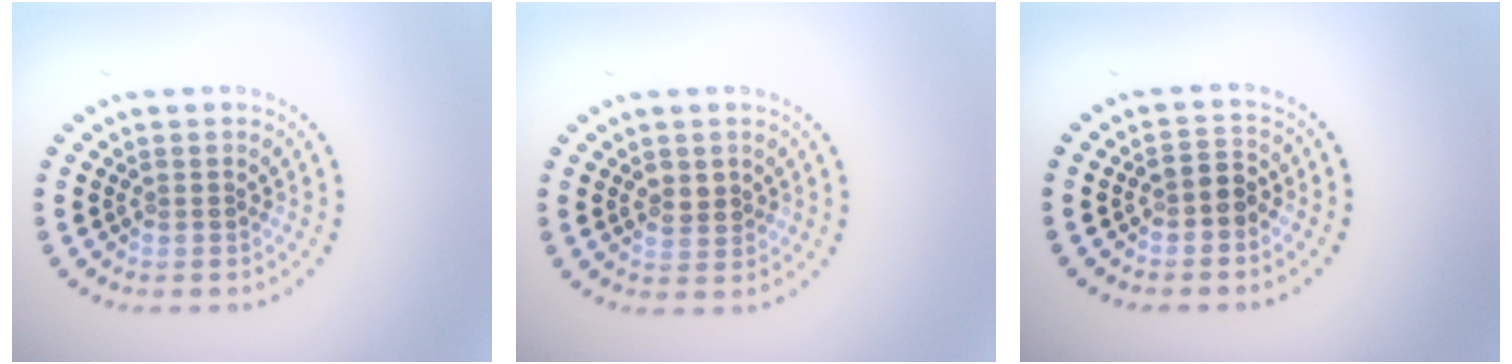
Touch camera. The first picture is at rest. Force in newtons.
{"total": 1.6, "press": 1.6, "slide": 0.4}
{"total": 1.9, "press": 1.8, "slide": 0.7}